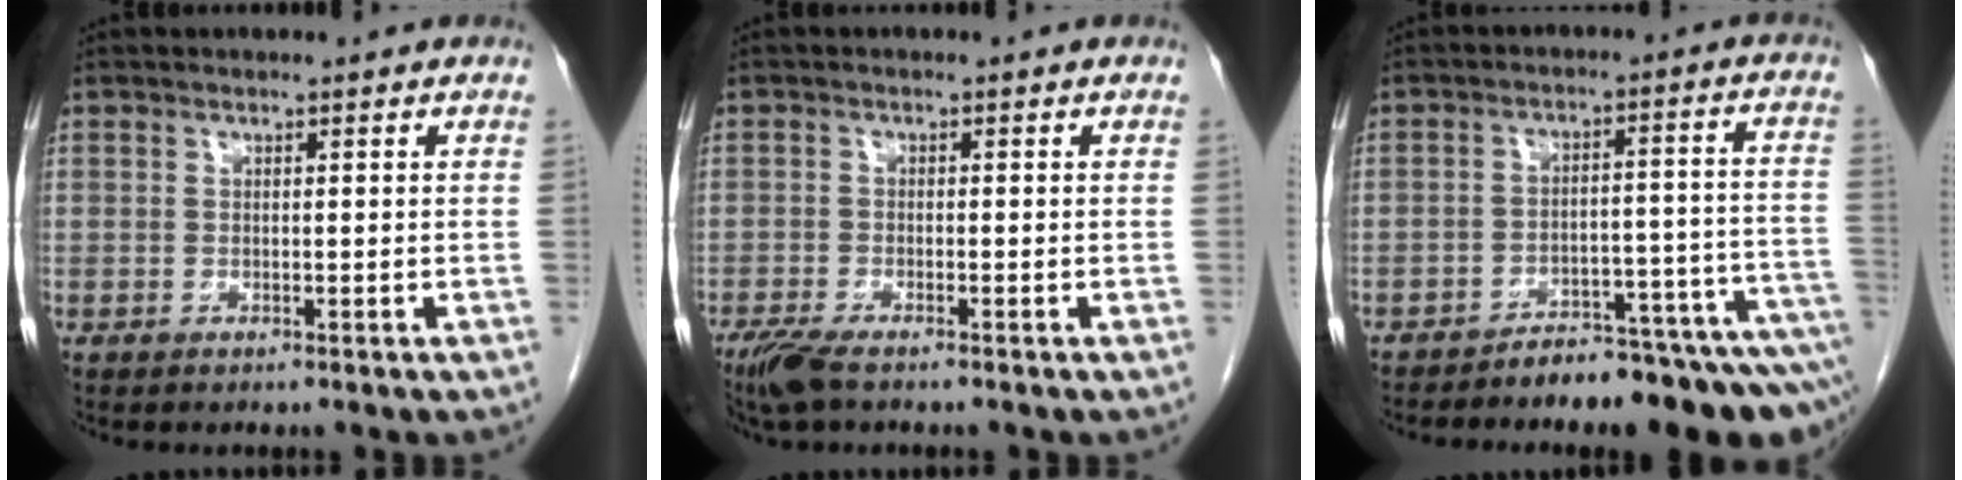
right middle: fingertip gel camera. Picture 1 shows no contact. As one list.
[{"total": 4.0, "force": [-3.0, 0.8, 2.6], "torque": [-0.056, -0.011, -0.056]}, {"total": 12.9, "force": [-11.6, 1.6, 5.4], "torque": [-0.030, 0.037, -0.154]}]